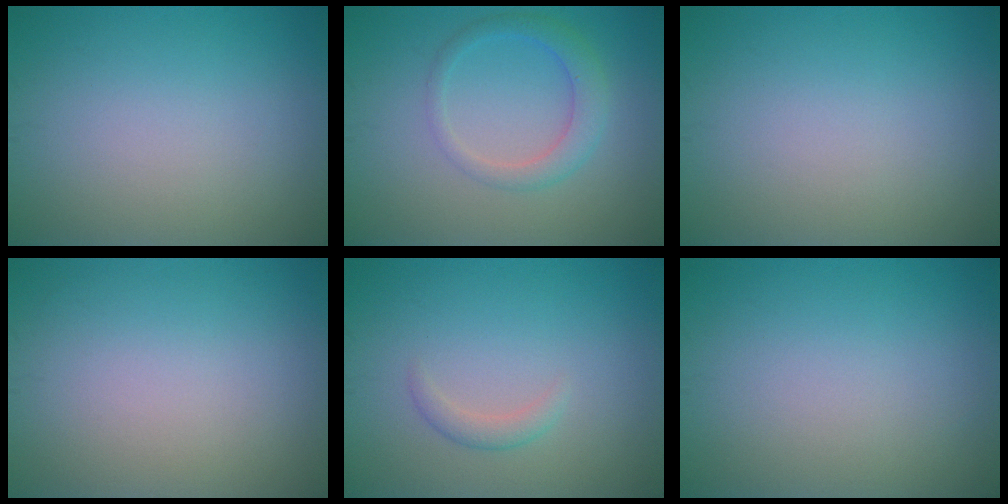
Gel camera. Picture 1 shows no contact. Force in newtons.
{"total": 2.7, "press": 2.7, "slide": 0.1}
{"total": 0.0}
{"total": 0.0}
{"total": 1.3, "press": 1.3, "slide": 0.1}
{"total": 0.0}